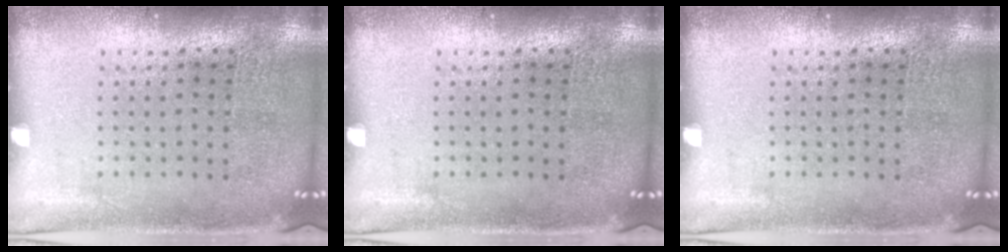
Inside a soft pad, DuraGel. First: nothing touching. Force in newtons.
{"total": 0.0}
{"total": 0.0}